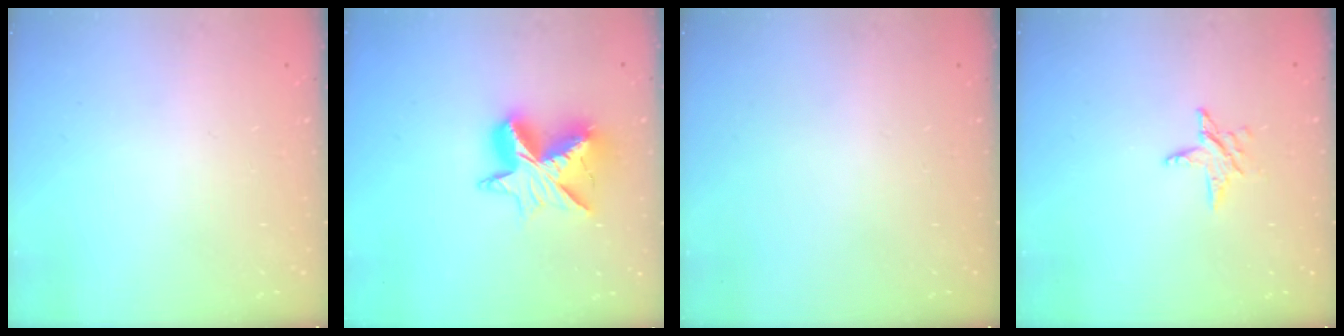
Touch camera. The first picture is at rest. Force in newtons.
{"total": 12.1, "press": 12.0, "slide": 1.0}
{"total": 0.0}
{"total": 4.8, "press": 4.7, "slide": 0.5}